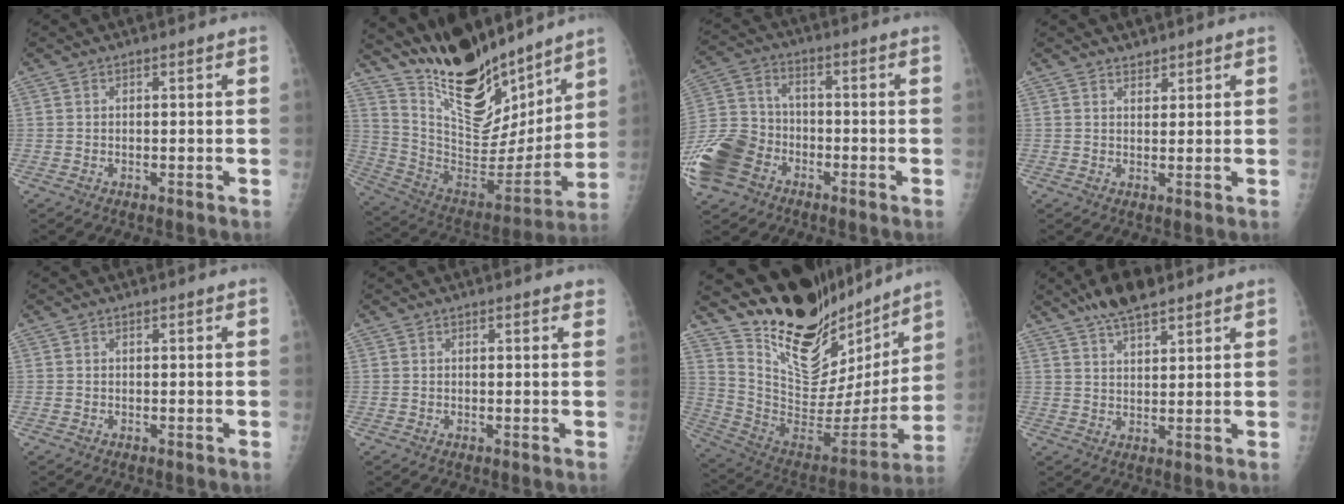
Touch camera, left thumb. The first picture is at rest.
{"total": 22.9, "force": [18.1, 8.1, 11.5], "torque": [-0.155, -0.095, 0.318]}
{"total": 14.7, "force": [-7.4, 10.5, 7.2], "torque": [-0.163, 0.032, -0.145]}
{"total": 1.9, "force": [1.6, 0.9, 0.3], "torque": [0.008, -0.012, 0.024]}
{"total": 0.0}
{"total": 1.1, "force": [0.8, 0.3, 0.6], "torque": [-0.002, 0.000, 0.008]}
{"total": 26.3, "force": [21.2, 10.4, 11.4], "torque": [-0.155, -0.112, 0.343]}
{"total": 7.9, "force": [5.9, 2.4, 4.6], "torque": [-0.072, -0.017, 0.106]}